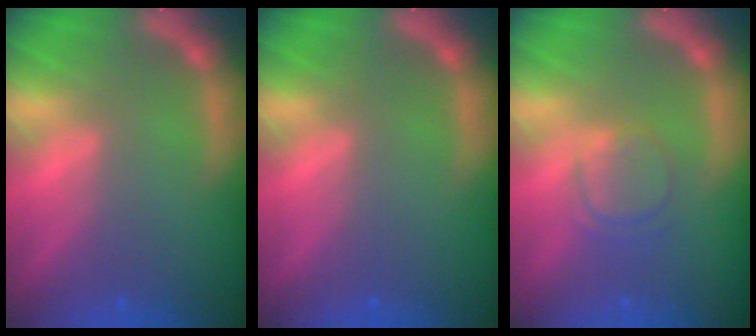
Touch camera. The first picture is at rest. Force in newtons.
{"total": 0.0}
{"total": 3.0}